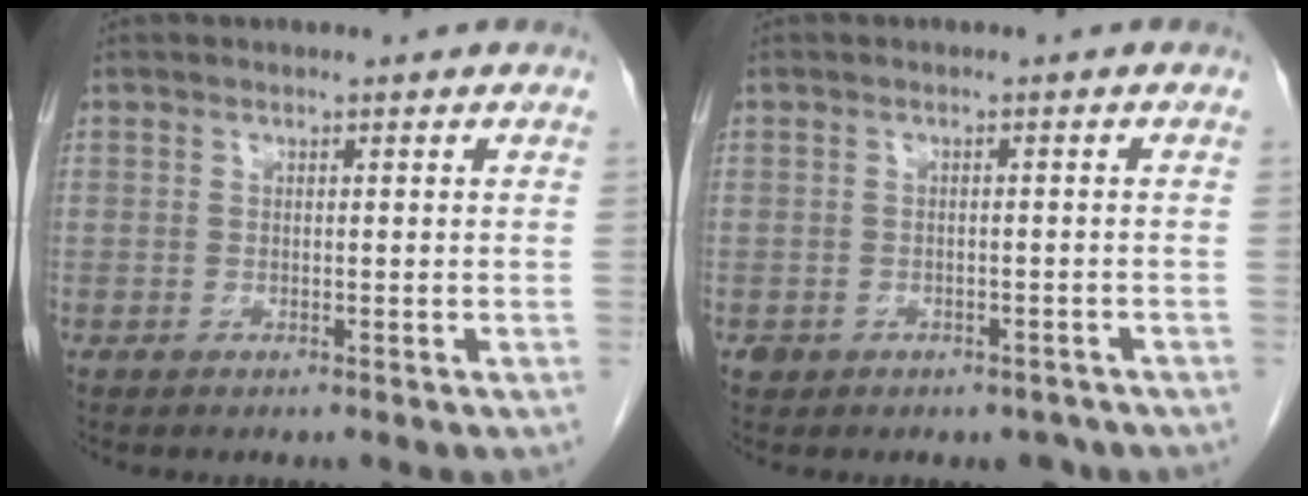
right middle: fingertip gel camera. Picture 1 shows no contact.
{"total": 3.6, "force": [-2.5, 2.5, 0.3], "torque": [0.003, 0.014, -0.030]}